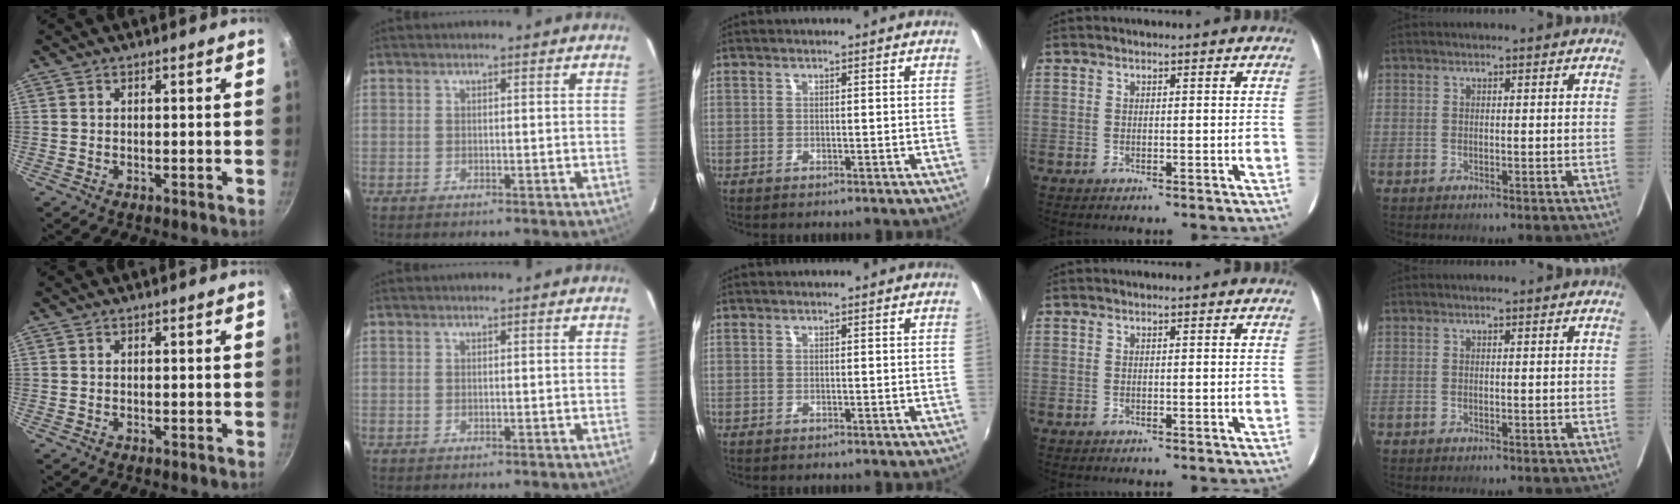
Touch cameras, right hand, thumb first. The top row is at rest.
{}